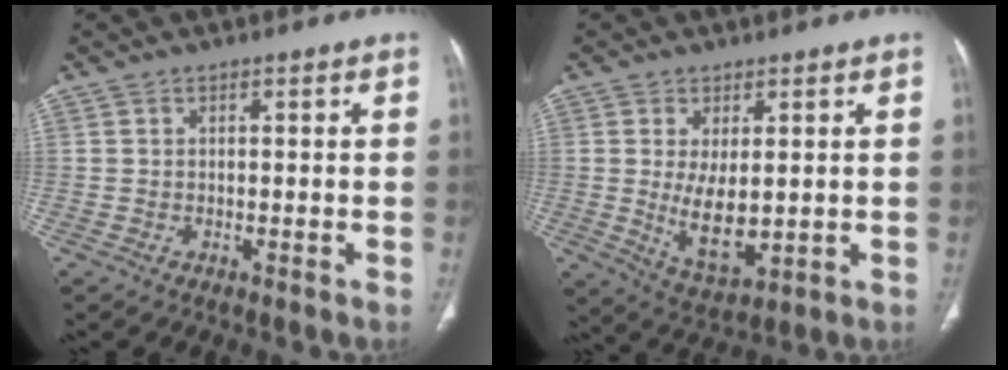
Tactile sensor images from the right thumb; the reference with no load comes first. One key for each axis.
{"total": 8.7, "fx": 0.2, "fy": 4.4, "fz": 7.5, "tx": -0.117, "ty": -0.022, "tz": 0.021}